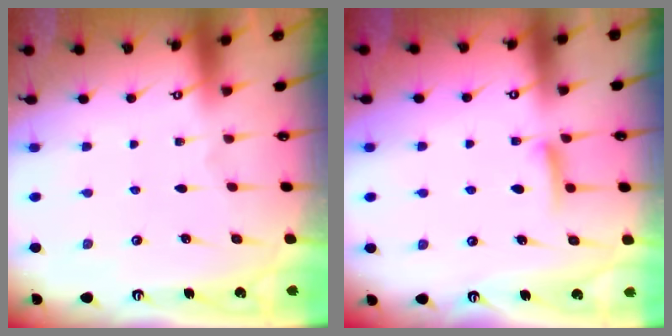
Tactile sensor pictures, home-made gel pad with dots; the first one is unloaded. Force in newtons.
{"total": 6.5, "press": 6.4, "slide": 0.9}